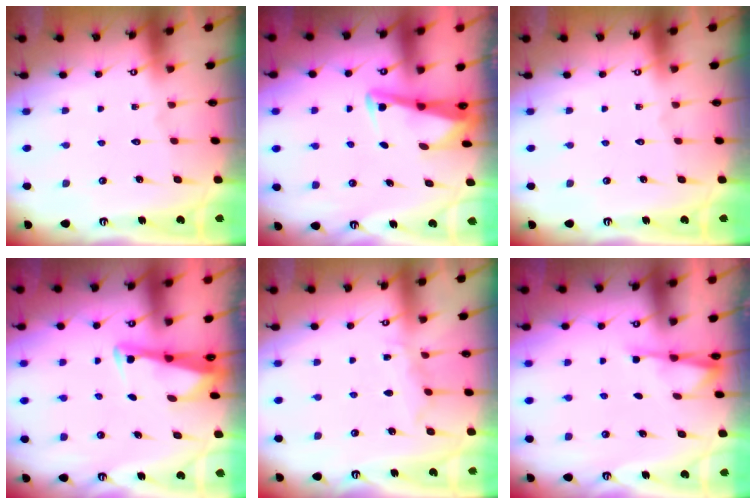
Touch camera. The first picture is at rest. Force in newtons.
{"total": 3.1, "press": 3.1, "slide": 0.4}
{"total": 0.0}
{"total": 2.8, "press": 2.7, "slide": 0.4}
{"total": 5.5, "press": 5.4, "slide": 0.6}
{"total": 2.4, "press": 2.3, "slide": 0.4}